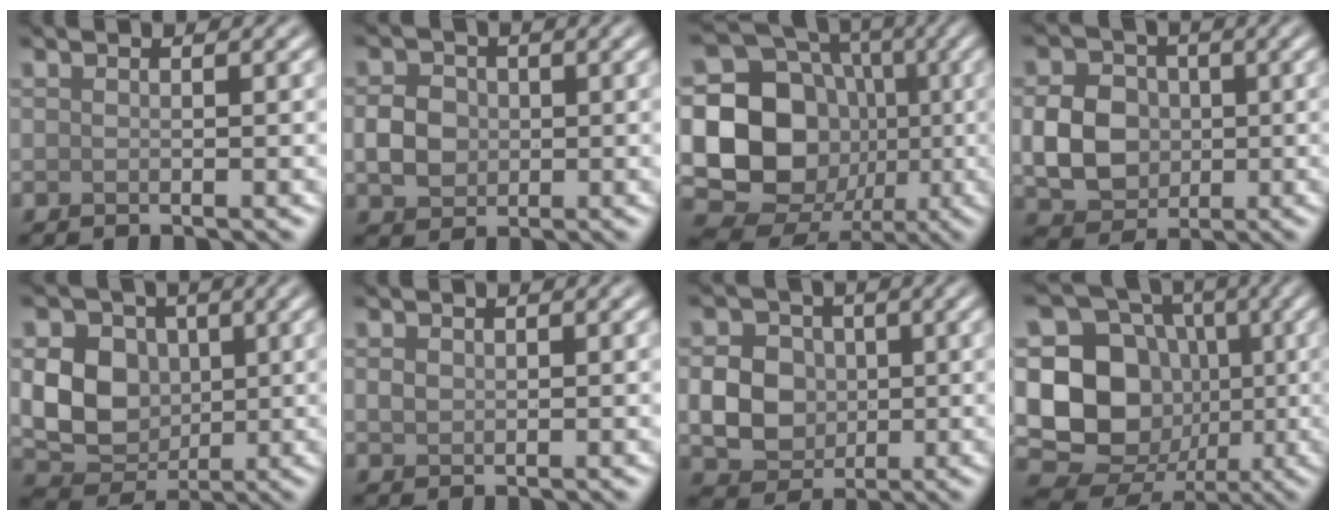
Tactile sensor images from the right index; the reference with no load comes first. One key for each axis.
{"total": 3.2, "fx": -0.2, "fy": 2.7, "fz": 1.7, "tx": -0.035, "ty": 0.001, "tz": -0.006}
{"total": 17.5, "fx": -1.6, "fy": 15.4, "fz": 8.1, "tx": -0.149, "ty": 0.006, "tz": -0.064}
{"total": 5.4, "fx": -0.3, "fy": 4.4, "fz": 3.1, "tx": -0.060, "ty": 0.002, "tz": -0.007}
{"total": 7.0, "fx": 0.4, "fy": 5.6, "fz": 4.2, "tx": -0.087, "ty": -0.005, "tz": 0.004}
{"total": 0.9, "fx": 0.3, "fy": 0.8, "fz": 0.5, "tx": -0.011, "ty": 0.000, "tz": 0.005}
{"total": 5.0, "fx": -0.1, "fy": 4.3, "fz": 2.6, "tx": -0.049, "ty": 0.002, "tz": -0.004}
{"total": 12.0, "fx": -1.1, "fy": 10.3, "fz": 6.2, "tx": -0.107, "ty": -0.007, "tz": -0.040}